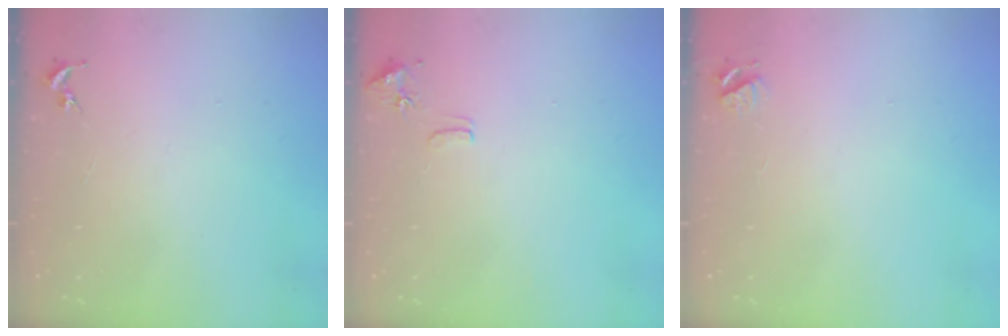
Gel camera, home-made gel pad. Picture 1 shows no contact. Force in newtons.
{"total": 8.1, "press": 8.1, "slide": 0.7}
{"total": 3.9, "press": 3.9, "slide": 0.4}